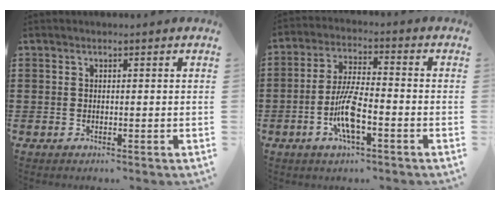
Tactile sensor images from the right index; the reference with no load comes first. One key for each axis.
{"total": 8.3, "fx": -2.8, "fy": 2.2, "fz": 7.4, "tx": -0.161, "ty": -0.009, "tz": -0.057}